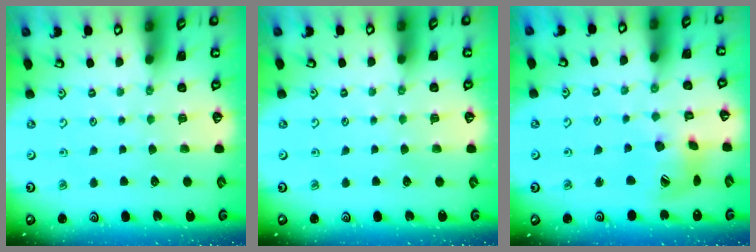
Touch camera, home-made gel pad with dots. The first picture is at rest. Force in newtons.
{"total": 0.0}
{"total": 13.6, "press": 13.6, "slide": 1.3}